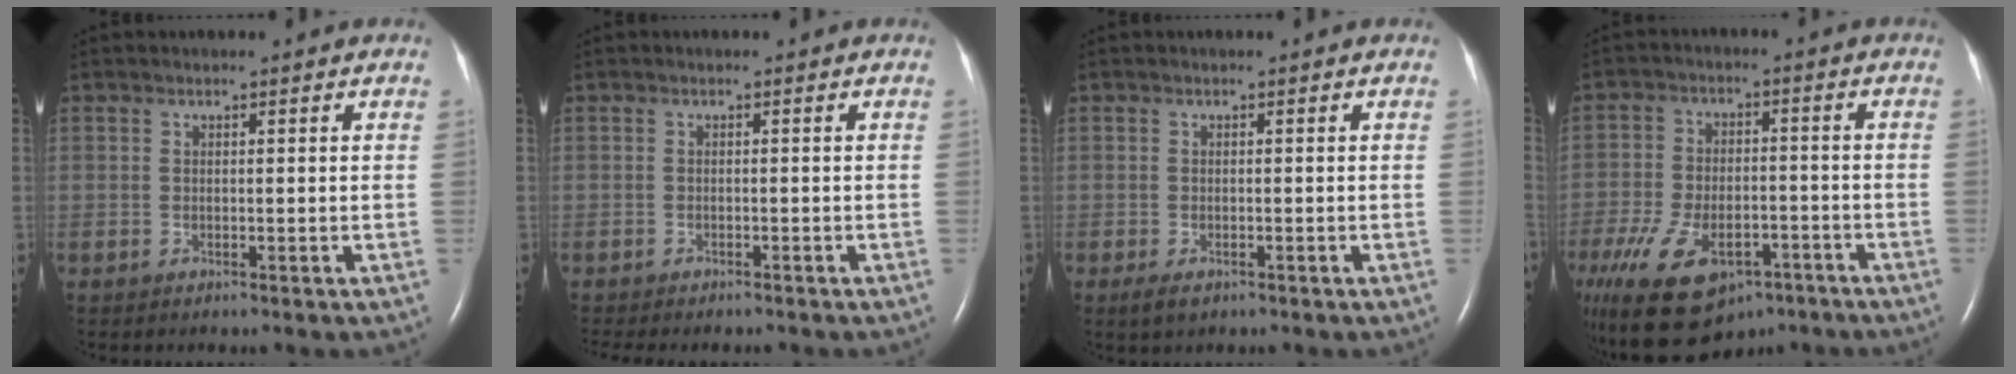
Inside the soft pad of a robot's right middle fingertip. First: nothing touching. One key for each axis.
{"total": 4.4, "fx": -3.9, "fy": 1.0, "fz": 1.9, "tx": -0.019, "ty": -0.004, "tz": -0.050}
{"total": 1.5, "fx": -0.8, "fy": 0.7, "fz": 1.1, "tx": -0.023, "ty": -0.003, "tz": -0.008}
{"total": 18.4, "fx": -11.4, "fy": 9.9, "fz": 10.5, "tx": -0.252, "ty": -0.017, "tz": -0.182}